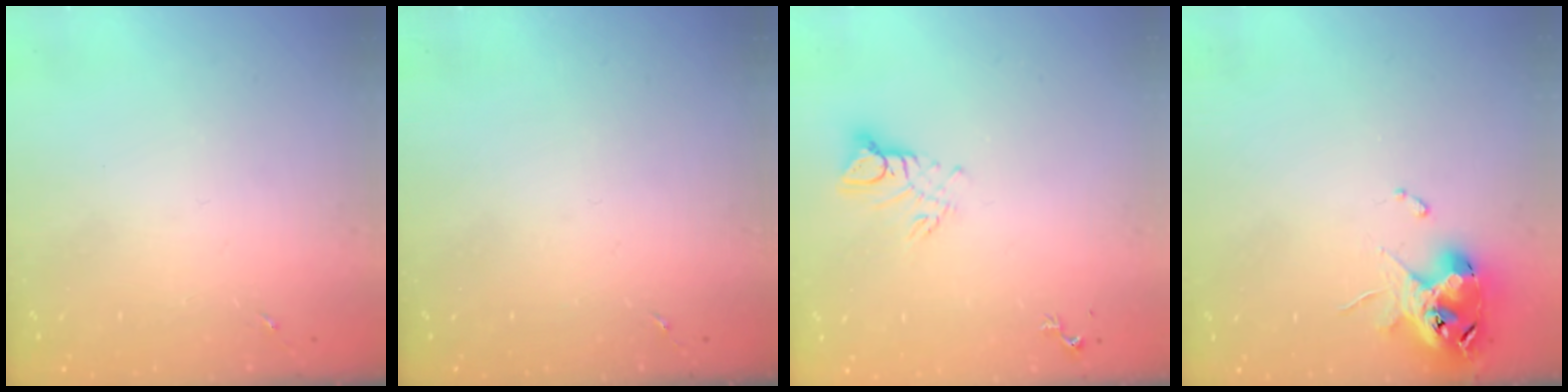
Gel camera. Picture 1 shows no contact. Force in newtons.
{"total": 0.0}
{"total": 6.8, "press": 6.8, "slide": 0.5}
{"total": 12.6, "press": 12.5, "slide": 1.7}